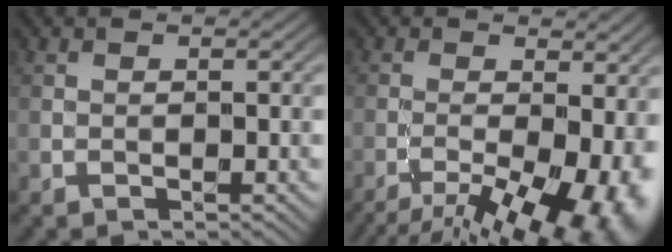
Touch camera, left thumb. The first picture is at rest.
{"total": 14.5, "force": [-7.0, 5.5, 11.4], "torque": [-0.172, -0.020, -0.091]}